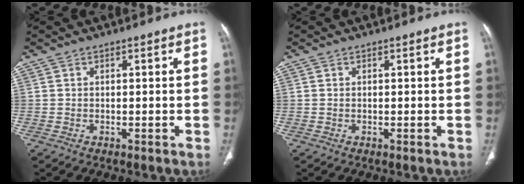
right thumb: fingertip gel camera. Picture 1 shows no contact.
{"total": 0.0}